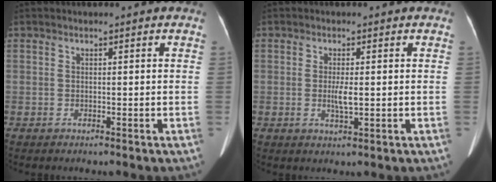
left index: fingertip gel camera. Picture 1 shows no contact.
{"total": 2.6, "force": [-0.1, 0.5, 2.5], "torque": [-0.051, -0.004, -0.001]}